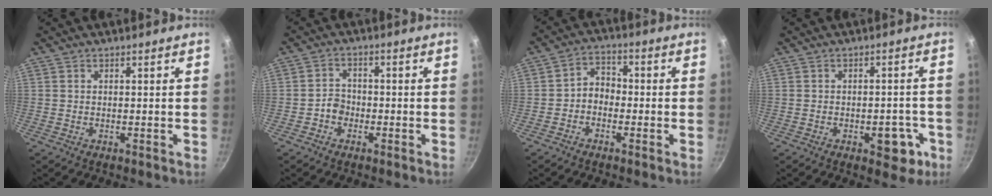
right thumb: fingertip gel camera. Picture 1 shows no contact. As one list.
[{"total": 3.1, "force": [-1.4, 2.5, 1.2], "torque": [-0.001, 0.019, -0.028]}, {"total": 4.5, "force": [-1.4, 3.5, 2.5], "torque": [-0.021, 0.028, -0.035]}, {"total": 6.7, "force": [-2.7, 3.8, 4.8], "torque": [-0.032, 0.017, -0.027]}]